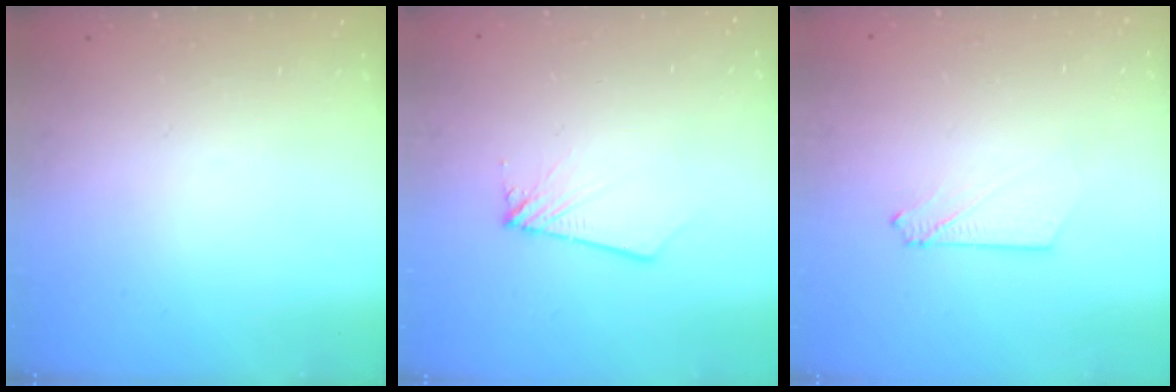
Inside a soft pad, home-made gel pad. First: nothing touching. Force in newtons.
{"total": 2.0, "press": 2.0, "slide": 0.2}
{"total": 2.9, "press": 2.9, "slide": 0.4}